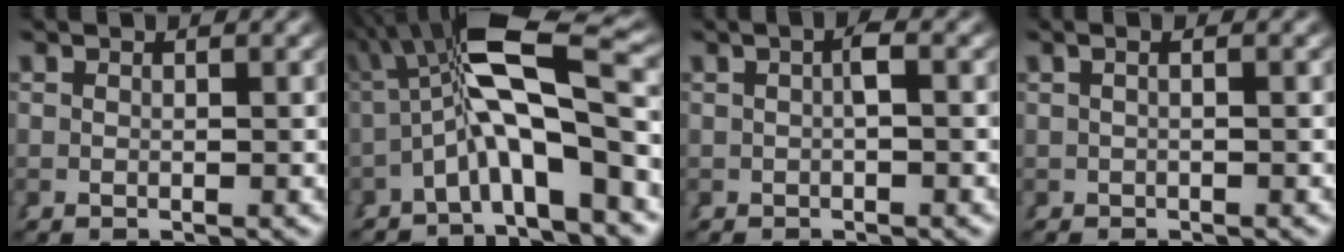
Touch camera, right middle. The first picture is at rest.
{"total": 7.9, "force": [0.8, 2.3, 7.5], "torque": [-0.124, 0.005, 0.021]}
{"total": 0.9, "force": [0.0, -0.1, 0.9], "torque": [-0.007, 0.003, 0.001]}
{"total": 0.9, "force": [0.1, -0.3, 0.9], "torque": [-0.003, 0.013, -0.002]}